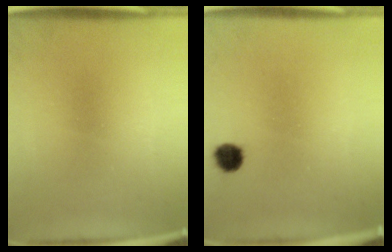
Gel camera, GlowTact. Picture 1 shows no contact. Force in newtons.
{"total": 3.3}